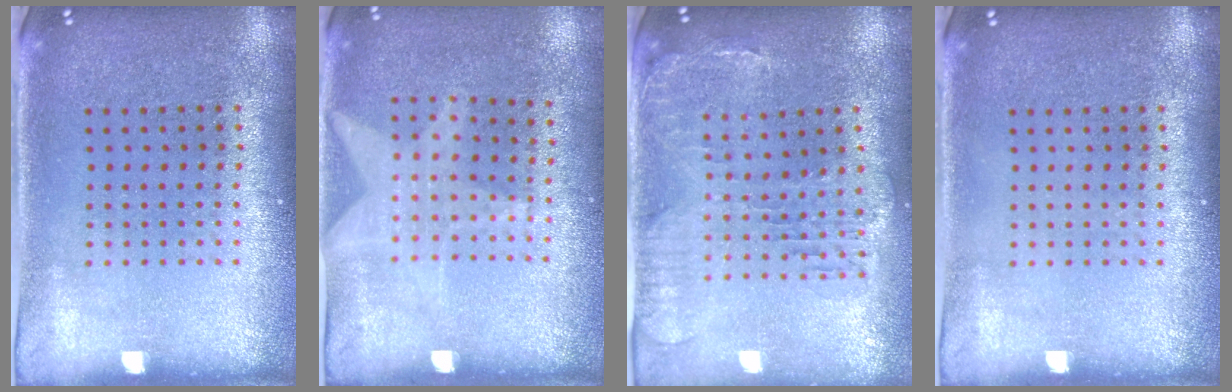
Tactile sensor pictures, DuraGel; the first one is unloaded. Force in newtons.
{"total": 1.1, "press": 0.9, "slide": 0.7}
{"total": 0.9, "press": 0.8, "slide": 0.3}
{"total": 0.0}